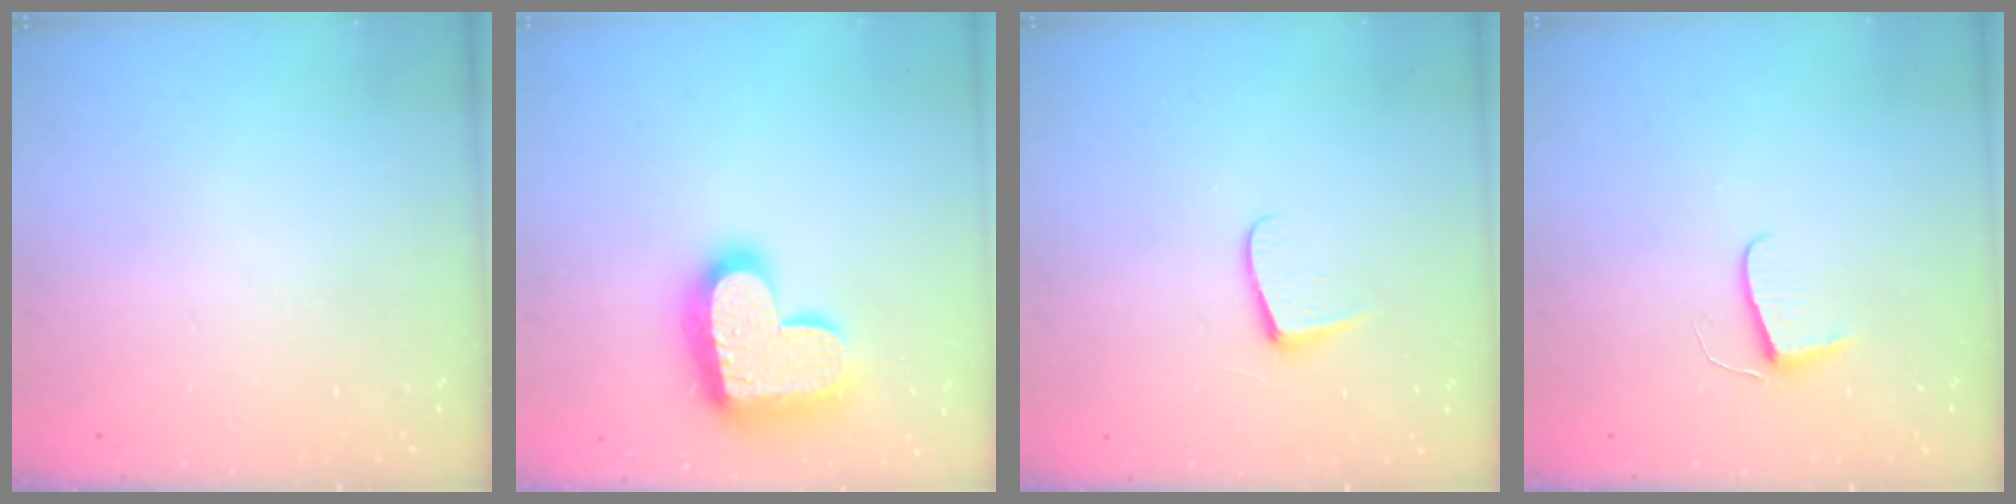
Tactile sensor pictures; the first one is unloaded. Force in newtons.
{"total": 18.7, "press": 18.7, "slide": 1.2}
{"total": 5.9, "press": 5.8, "slide": 0.5}
{"total": 5.9, "press": 5.8, "slide": 0.6}